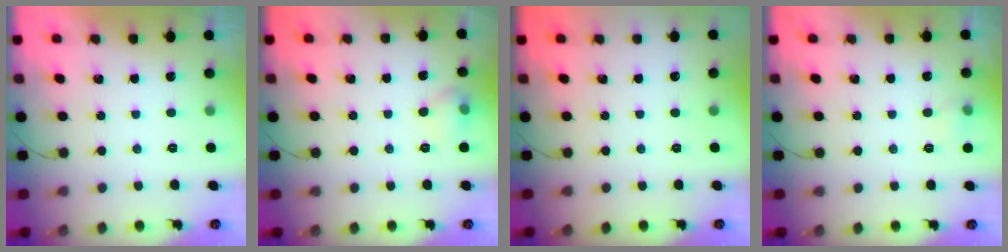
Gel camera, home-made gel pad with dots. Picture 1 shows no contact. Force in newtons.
{"total": 5.8, "press": 5.6, "slide": 1.6}
{"total": 0.0}
{"total": 3.8, "press": 3.7, "slide": 0.9}